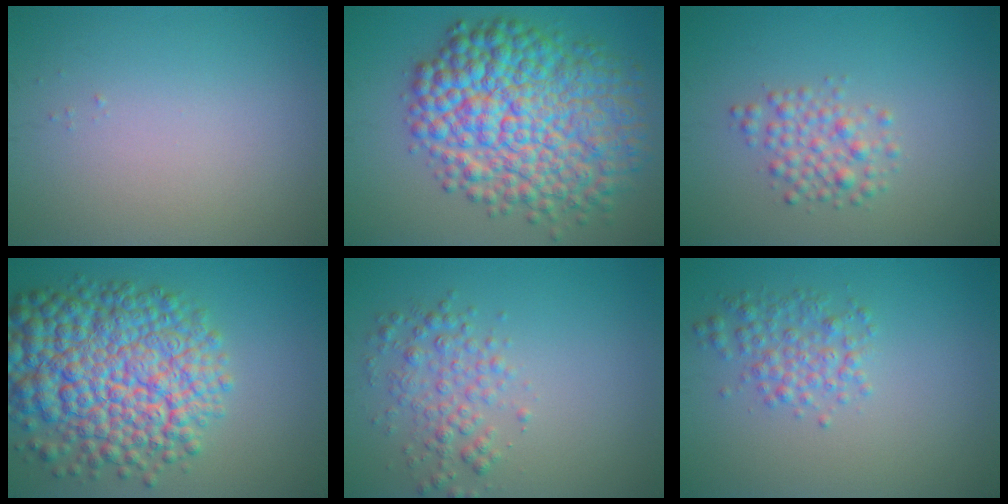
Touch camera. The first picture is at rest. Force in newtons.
{"total": 12.6, "press": 12.6, "slide": 0.1}
{"total": 2.6, "press": 2.6, "slide": 0.1}
{"total": 12.4, "press": 12.4, "slide": 0.4}
{"total": 2.9, "press": 2.9, "slide": 0.1}
{"total": 2.6, "press": 2.6, "slide": 0.0}